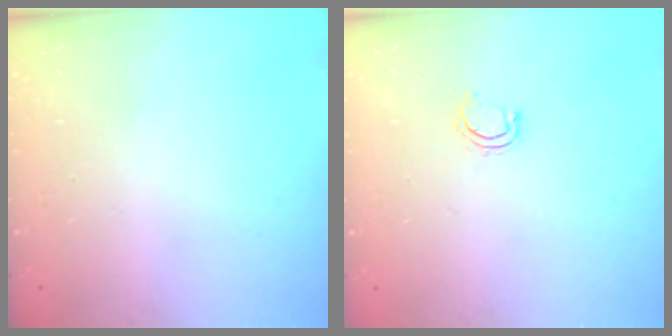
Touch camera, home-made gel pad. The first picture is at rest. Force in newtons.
{"total": 4.3, "press": 4.2, "slide": 1.0}